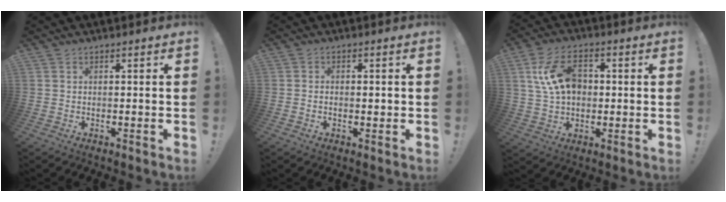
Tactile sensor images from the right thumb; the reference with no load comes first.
{"total": 1.6, "force": [-0.3, 1.2, 1.0], "torque": [-0.017, 0.006, -0.006]}
{"total": 14.0, "force": [3.0, 9.6, 9.8], "torque": [-0.168, 0.008, 0.060]}